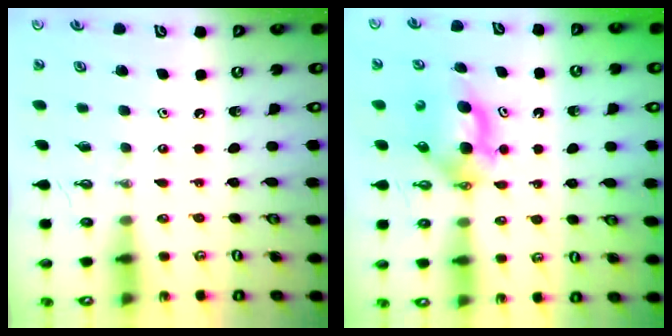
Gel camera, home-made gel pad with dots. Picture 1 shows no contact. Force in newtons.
{"total": 5.8, "press": 5.6, "slide": 1.4}